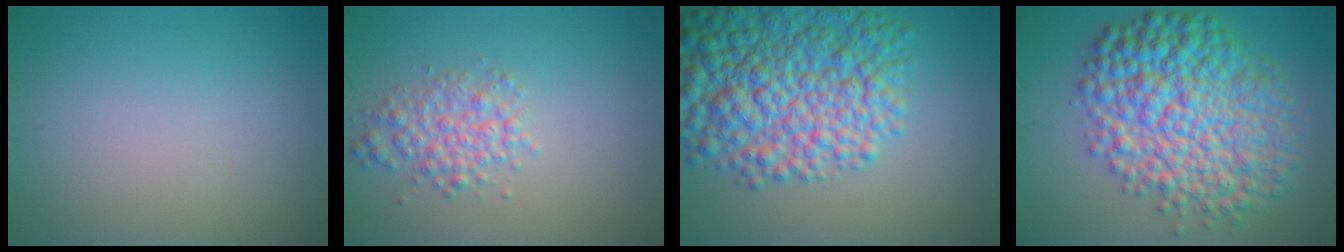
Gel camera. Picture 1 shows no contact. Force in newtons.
{"total": 3.0, "press": 3.0, "slide": 0.1}
{"total": 10.5, "press": 10.5, "slide": 0.3}
{"total": 11.0, "press": 11.0, "slide": 0.1}